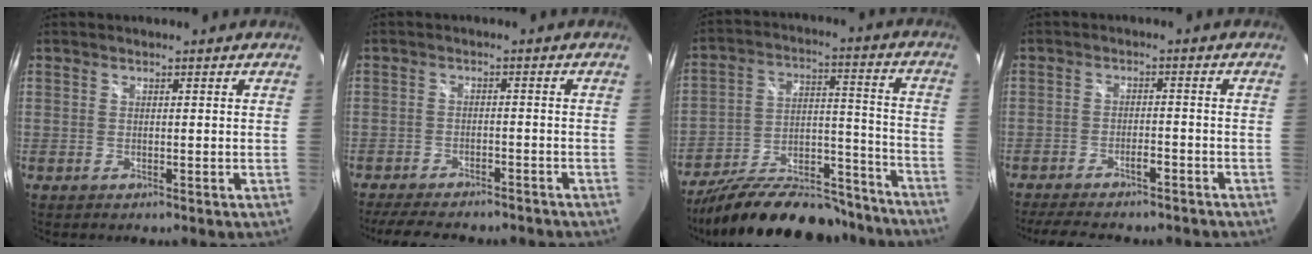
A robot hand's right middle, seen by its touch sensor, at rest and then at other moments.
{"total": 12.2, "force": [-10.4, 3.5, 5.4], "torque": [-0.115, -0.020, -0.150]}
{"total": 24.9, "force": [-20.7, 8.0, 11.2], "torque": [-0.199, 0.013, -0.296]}
{"total": 10.8, "force": [-9.2, 2.8, 4.9], "torque": [-0.110, -0.010, -0.131]}